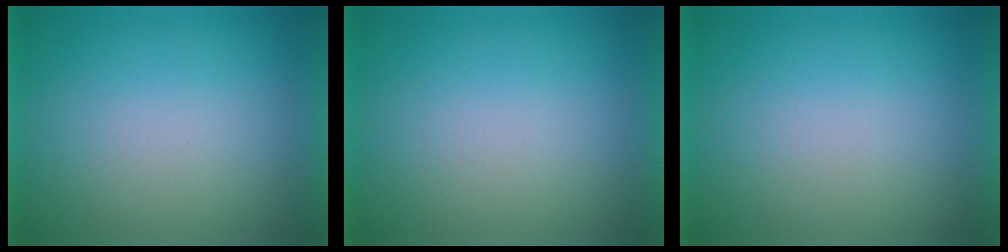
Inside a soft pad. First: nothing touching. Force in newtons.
{"total": 0.0}
{"total": 0.0}